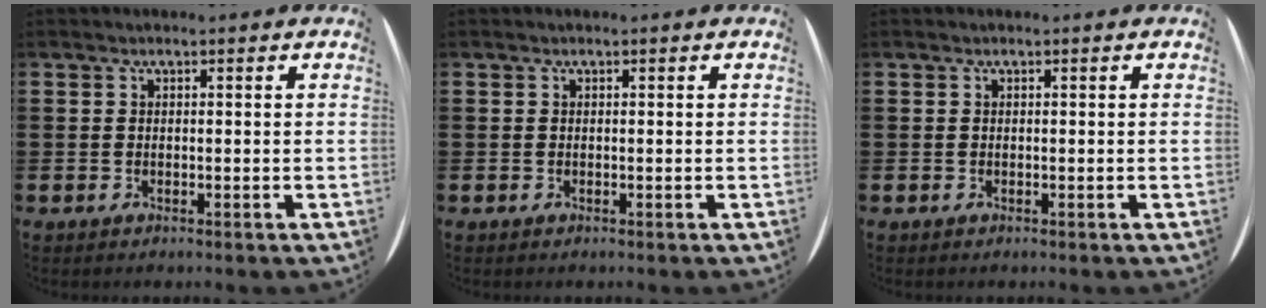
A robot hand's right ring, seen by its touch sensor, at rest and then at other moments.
{"total": 0.0}
{"total": 0.0}